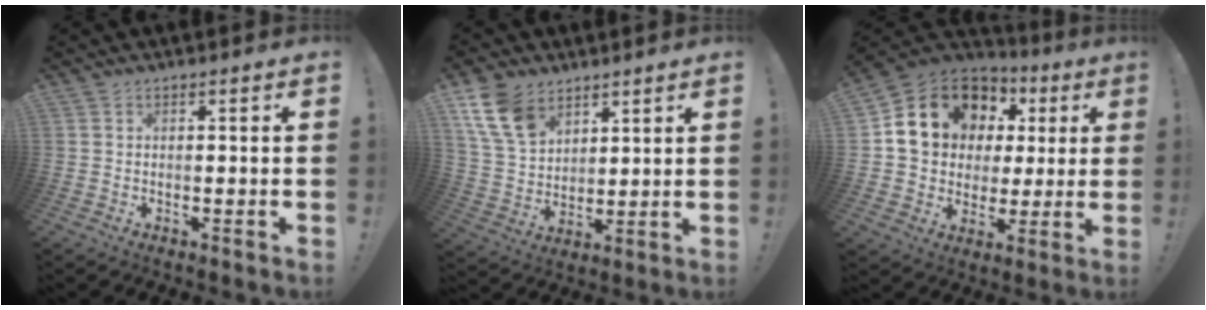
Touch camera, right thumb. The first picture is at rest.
{"total": 13.1, "force": [7.9, 8.3, 6.4], "torque": [-0.120, -0.032, 0.157]}
{"total": 16.4, "force": [6.4, 13.0, 7.8], "torque": [-0.130, -0.026, 0.140]}